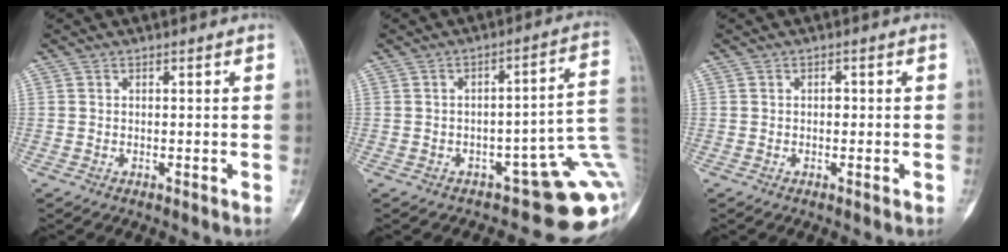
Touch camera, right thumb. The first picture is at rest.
{"total": 12.6, "force": [-3.7, 5.6, 10.6], "torque": [-0.094, 0.057, -0.041]}
{"total": 1.4, "force": [-0.1, 0.9, 1.1], "torque": [-0.010, 0.003, -0.004]}